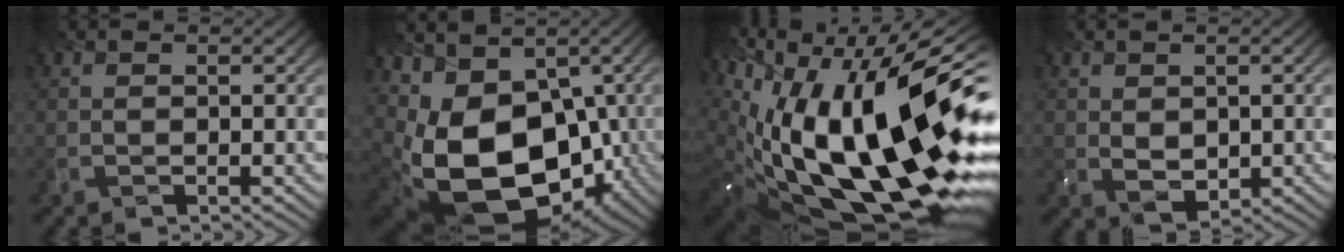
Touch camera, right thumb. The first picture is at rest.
{"total": 17.8, "force": [-6.1, 11.6, 12.0], "torque": [-0.273, -0.062, -0.054]}
{"total": 20.5, "force": [-3.2, 9.4, 17.9], "torque": [-0.369, -0.052, -0.046]}
{"total": 1.8, "force": [0.0, 1.2, 1.3], "torque": [-0.055, -0.008, 0.029]}